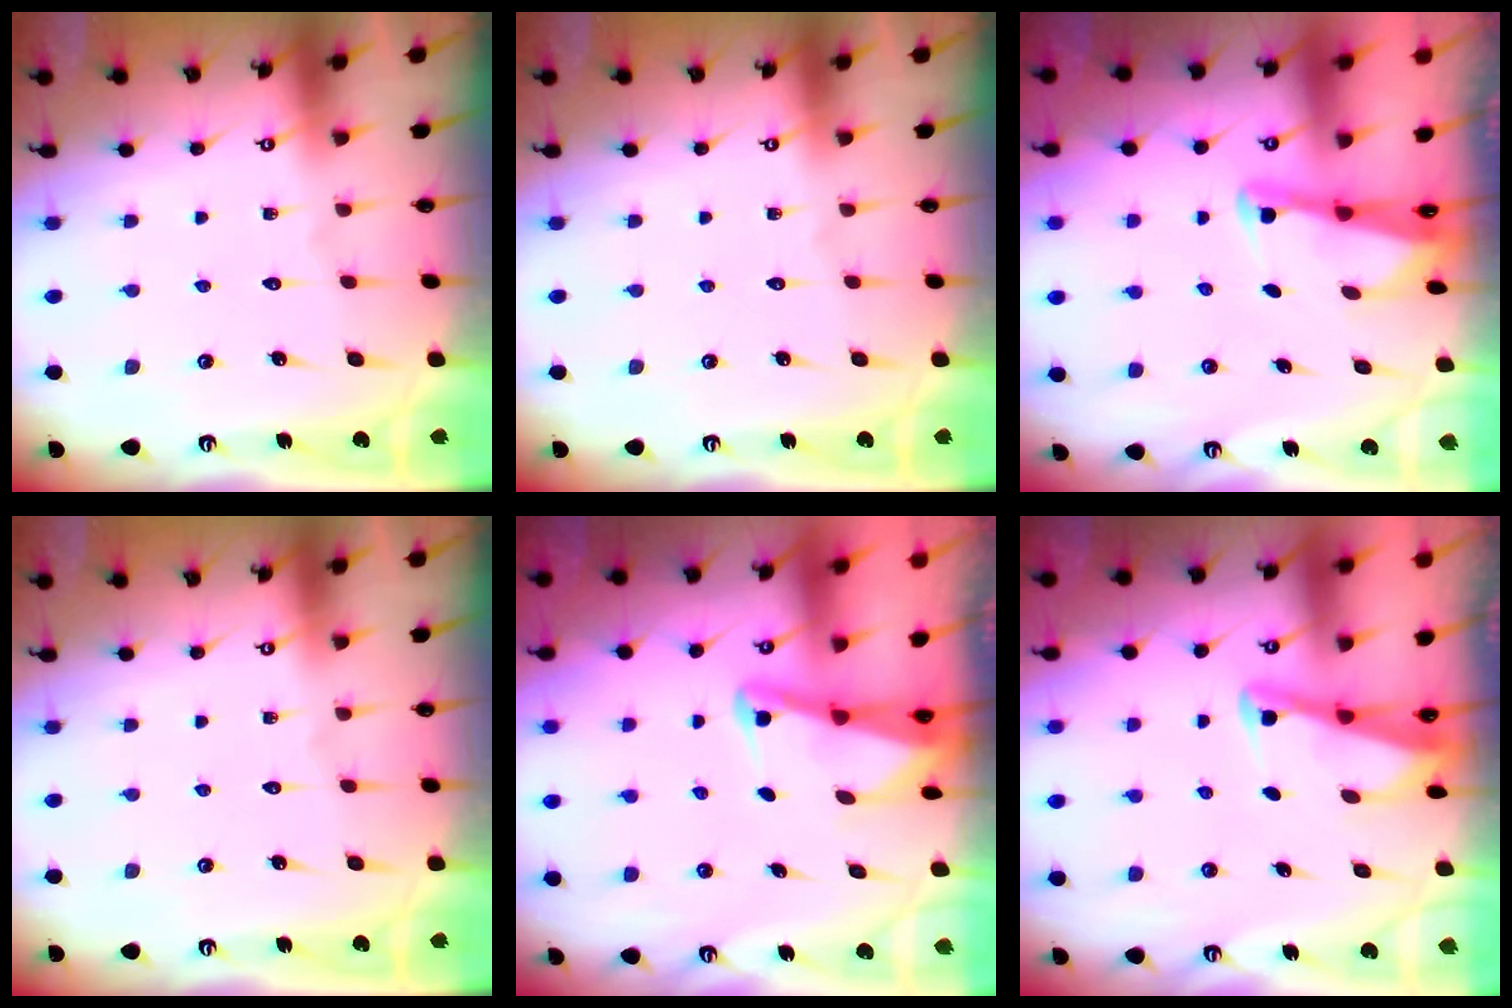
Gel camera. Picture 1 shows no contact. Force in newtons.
{"total": 0.0}
{"total": 2.5, "press": 2.5, "slide": 0.2}
{"total": 0.0}
{"total": 2.6, "press": 2.5, "slide": 0.6}
{"total": 2.7, "press": 2.7, "slide": 0.3}